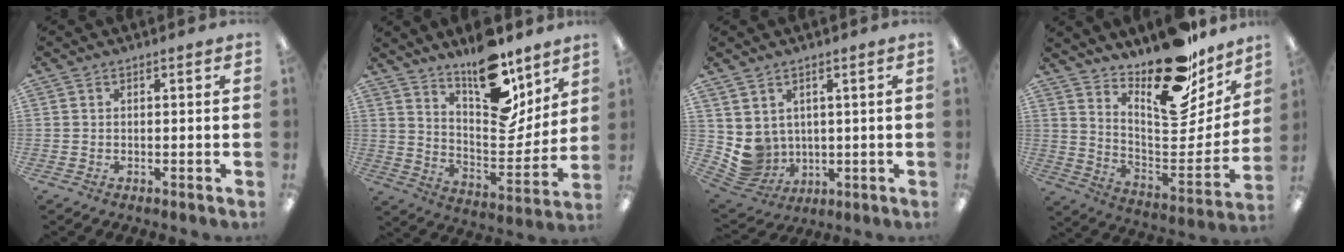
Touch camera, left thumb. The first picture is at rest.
{"total": 17.3, "force": [13.4, 6.9, 8.5], "torque": [-0.122, -0.105, 0.231]}
{"total": 6.8, "force": [2.5, 6.2, 1.1], "torque": [-0.058, -0.027, 0.056]}
{"total": 22.2, "force": [16.6, 9.4, 11.3], "torque": [-0.125, -0.140, 0.281]}